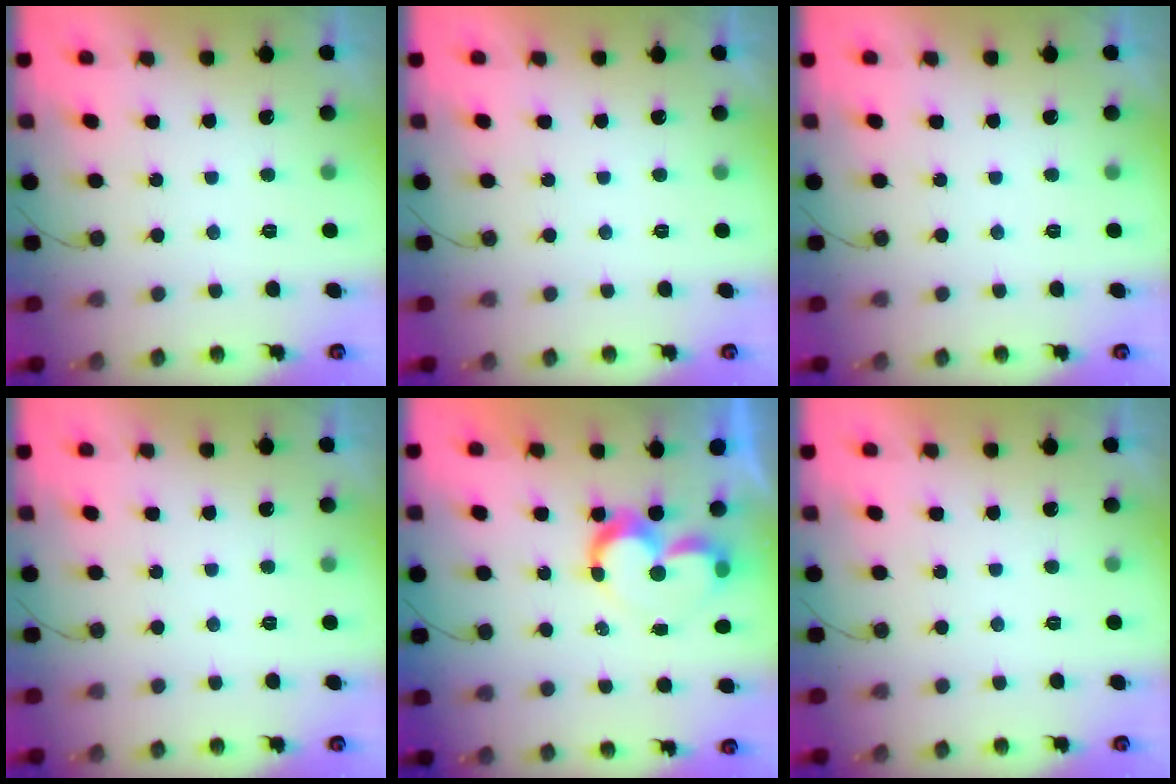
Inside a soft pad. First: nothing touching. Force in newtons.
{"total": 1.8, "press": 1.8, "slide": 0.1}
{"total": 0.0}
{"total": 0.0}
{"total": 9.0, "press": 9.0, "slide": 0.9}
{"total": 1.7, "press": 1.6, "slide": 0.1}